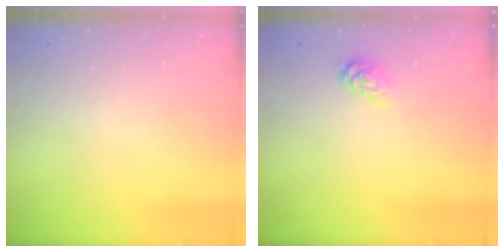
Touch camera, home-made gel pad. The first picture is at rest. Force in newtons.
{"total": 5.9, "press": 5.8, "slide": 0.4}